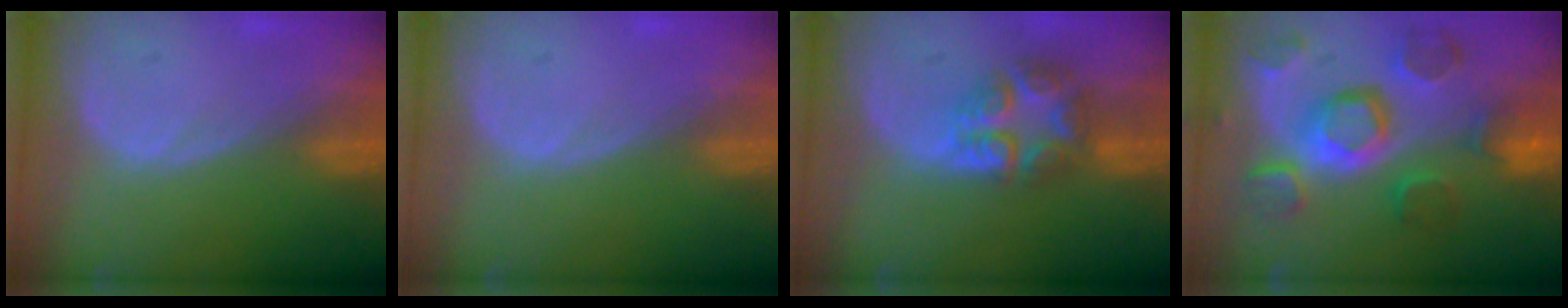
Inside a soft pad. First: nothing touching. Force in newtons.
{"total": 0.0}
{"total": 7.6, "press": 6.6, "slide": 3.9}
{"total": 11.7, "press": 10.2, "slide": 5.7}